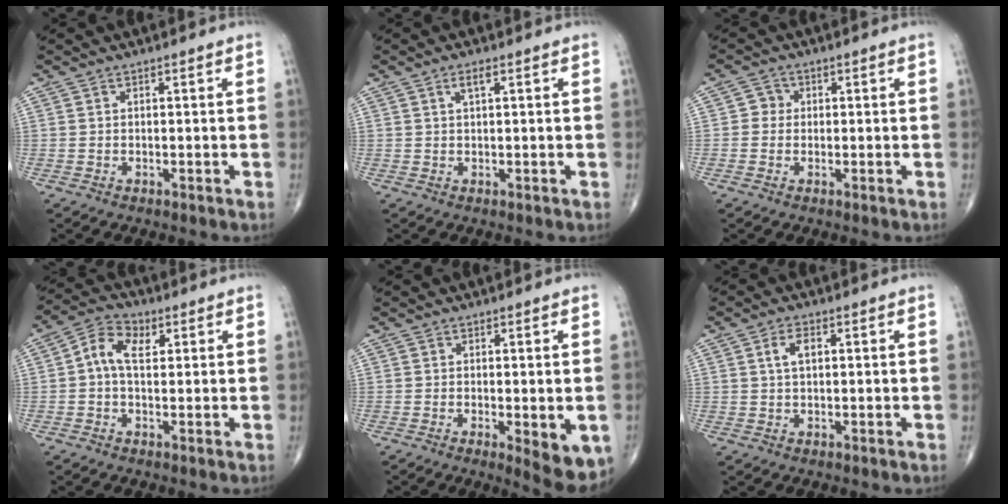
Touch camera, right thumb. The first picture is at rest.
{"total": 1.9, "force": [0.8, 0.6, 1.6], "torque": [-0.031, 0.003, 0.015]}
{"total": 2.4, "force": [0.1, 2.3, 0.7], "torque": [0.006, 0.007, -0.006]}
{"total": 6.6, "force": [1.2, 4.2, 4.9], "torque": [-0.080, 0.015, 0.015]}
{"total": 8.0, "force": [-2.4, 2.6, 7.1], "torque": [-0.082, -0.017, -0.028]}
{"total": 3.2, "force": [0.8, 1.7, 2.6], "torque": [-0.047, 0.004, 0.015]}